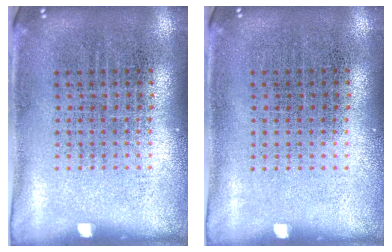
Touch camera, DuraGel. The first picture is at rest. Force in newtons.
{"total": 0.0}